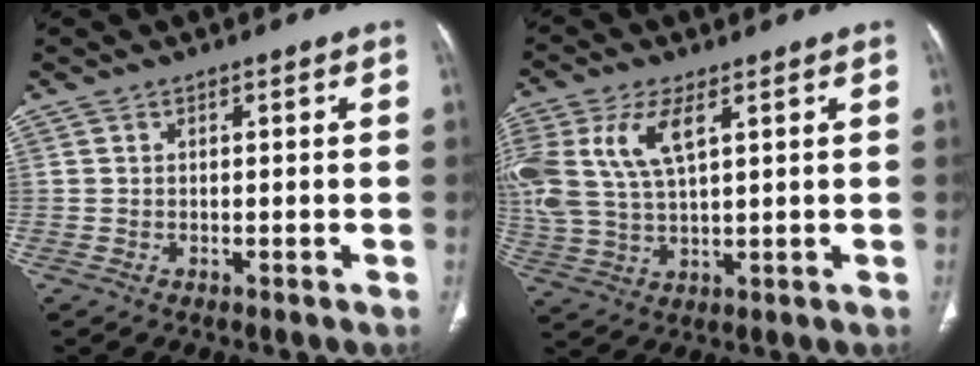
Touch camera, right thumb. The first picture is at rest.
{"total": 13.6, "force": [4.7, 6.4, 11.1], "torque": [-0.264, -0.002, 0.097]}